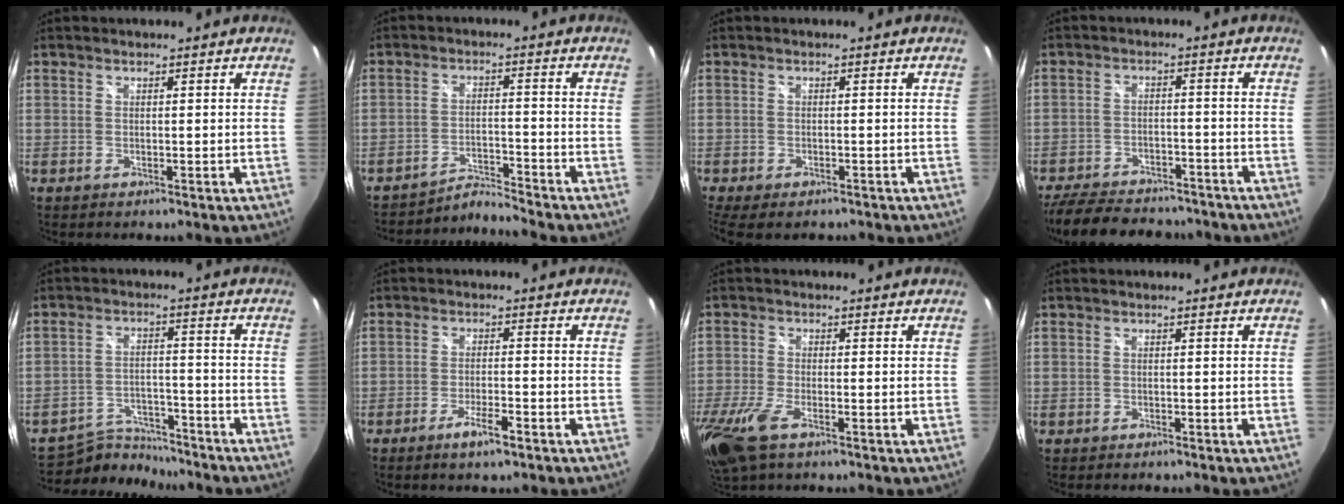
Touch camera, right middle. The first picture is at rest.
{"total": 3.4, "force": [-3.2, -0.9, -0.7], "torque": [0.002, 0.006, -0.057]}
{"total": 8.8, "force": [-6.7, 3.5, 4.6], "torque": [-0.109, -0.035, -0.108]}
{"total": 18.3, "force": [-15.0, 6.9, 7.9], "torque": [-0.174, -0.001, -0.214]}
{"total": 9.6, "force": [-9.1, 2.4, 1.9], "torque": [-0.053, 0.007, -0.146]}
{"total": 4.5, "force": [-3.0, 0.5, 3.3], "torque": [-0.074, -0.004, -0.053]}
{"total": 11.4, "force": [-6.8, 4.2, 8.0], "torque": [-0.195, -0.042, -0.133]}
{"total": 0.7, "force": [-0.7, 0.1, 0.2], "torque": [-0.005, -0.003, -0.010]}